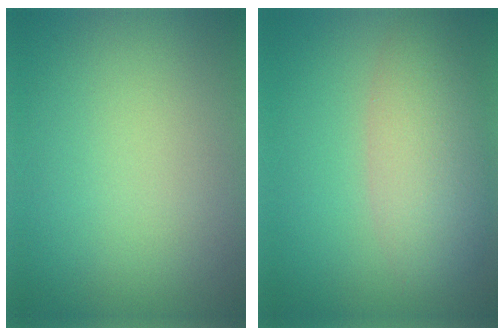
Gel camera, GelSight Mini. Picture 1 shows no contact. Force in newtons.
{"total": 5.0, "press": 5.0, "slide": 0.3}